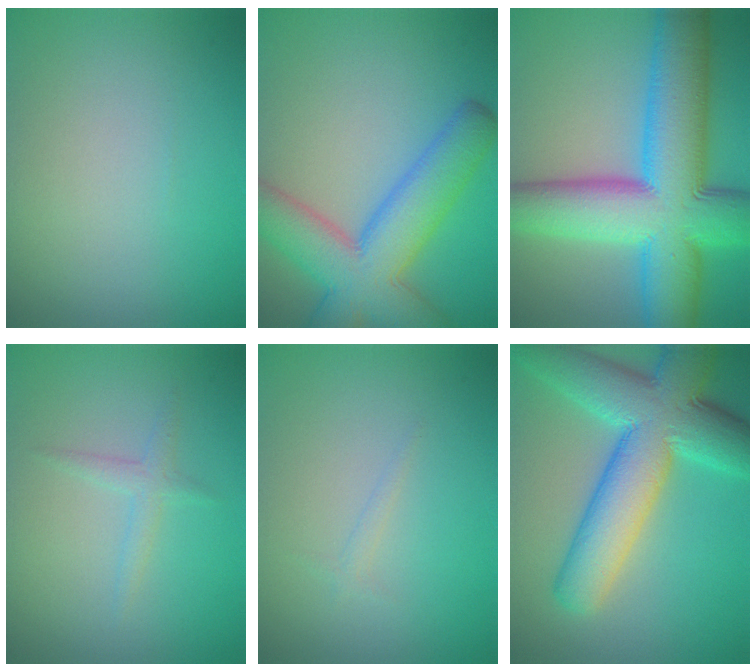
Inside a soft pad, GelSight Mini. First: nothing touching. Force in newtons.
{"total": 9.0, "press": 9.0, "slide": 0.4}
{"total": 14.3, "press": 14.3, "slide": 0.3}
{"total": 0.7, "press": 0.6, "slide": 0.1}
{"total": 0.6, "press": 0.6, "slide": 0.0}
{"total": 11.0, "press": 11.0, "slide": 0.1}